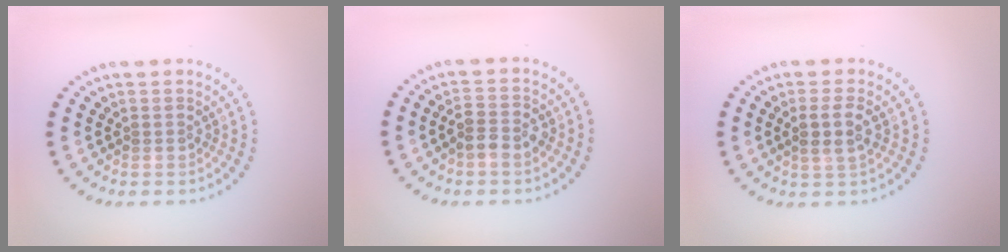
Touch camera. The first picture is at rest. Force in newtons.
{"total": 2.2, "press": 2.2, "slide": 0.4}
{"total": 2.3, "press": 2.2, "slide": 0.9}